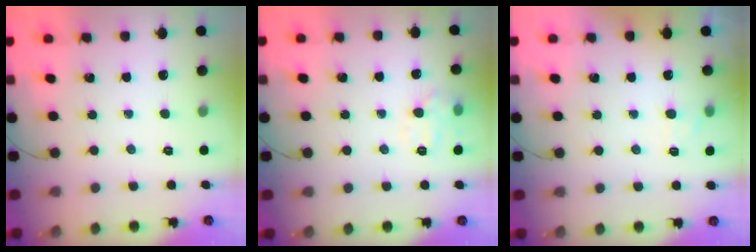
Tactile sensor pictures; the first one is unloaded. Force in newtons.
{"total": 8.0, "press": 8.0, "slide": 0.4}
{"total": 6.3, "press": 6.1, "slide": 1.5}